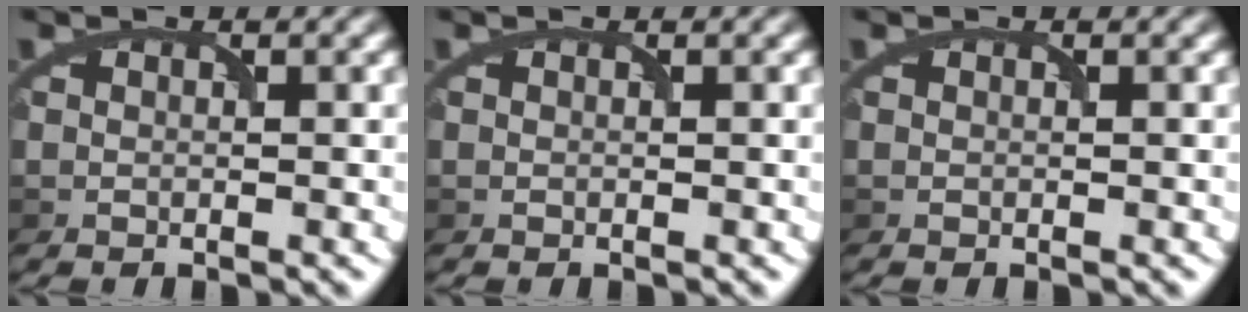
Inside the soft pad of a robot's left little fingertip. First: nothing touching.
{"total": 0.0}
{"total": 0.0}